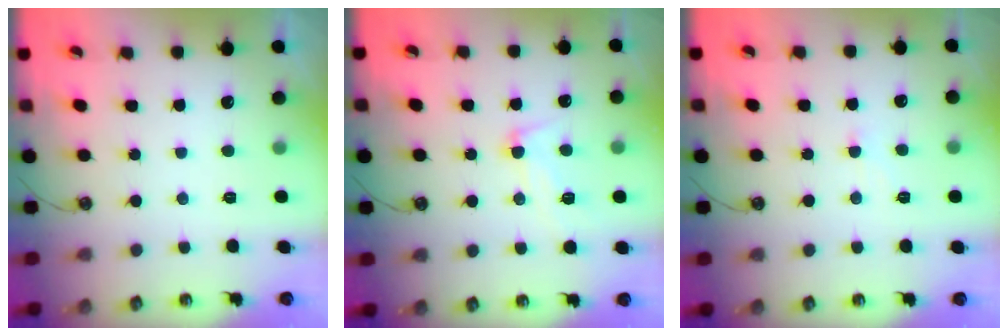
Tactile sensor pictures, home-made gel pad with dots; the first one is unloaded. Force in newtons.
{"total": 9.1, "press": 9.1, "slide": 1.0}
{"total": 1.5, "press": 1.4, "slide": 0.5}